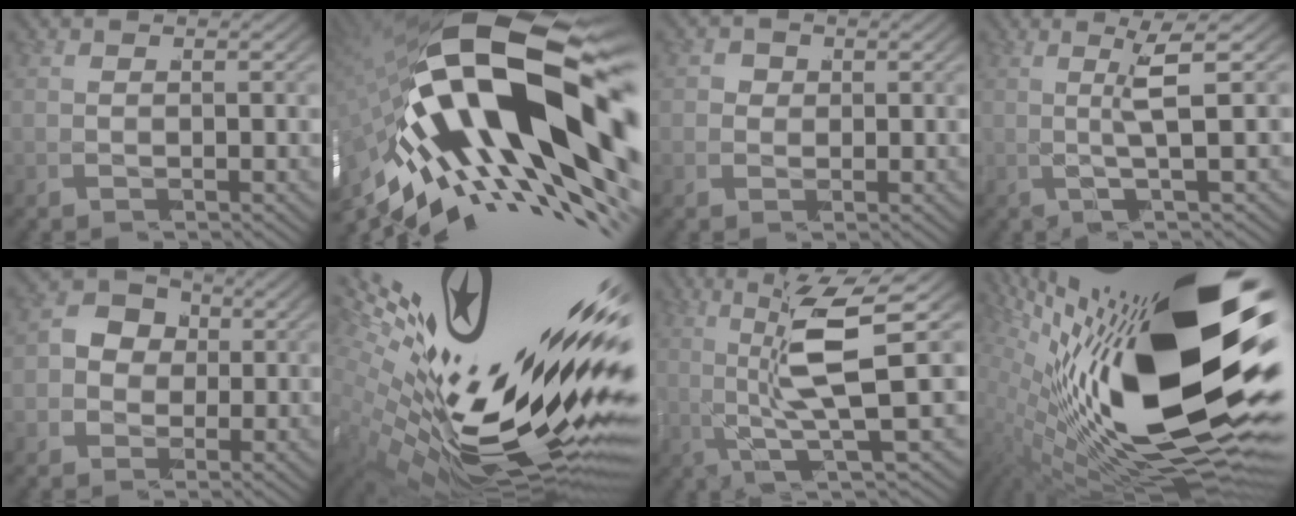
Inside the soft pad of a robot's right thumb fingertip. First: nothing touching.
{"total": 23.5, "force": [-2.4, 12.0, 20.0], "torque": [-0.369, -0.038, -0.016]}
{"total": 1.6, "force": [-0.1, 1.6, 0.0], "torque": [-0.006, -0.009, 0.000]}
{"total": 4.2, "force": [1.2, 0.0, 4.0], "torque": [-0.062, 0.020, 0.008]}
{"total": 3.7, "force": [-0.3, 3.4, 1.3], "torque": [-0.033, -0.006, -0.012]}
{"total": 19.3, "force": [-0.6, 9.1, 17.1], "torque": [-0.262, -0.017, 0.010]}
{"total": 7.2, "force": [0.8, 1.5, 7.0], "torque": [-0.119, 0.000, 0.011]}
{"total": 23.5, "force": [0.0, 10.7, 20.9], "torque": [-0.360, -0.039, 0.036]}